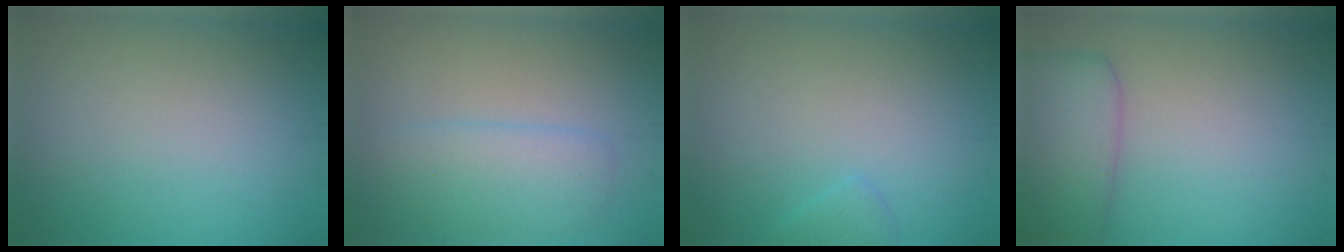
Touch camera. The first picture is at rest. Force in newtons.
{"total": 3.5, "press": 3.5, "slide": 0.1}
{"total": 1.0, "press": 1.0, "slide": 0.2}
{"total": 4.7, "press": 4.7, "slide": 0.2}